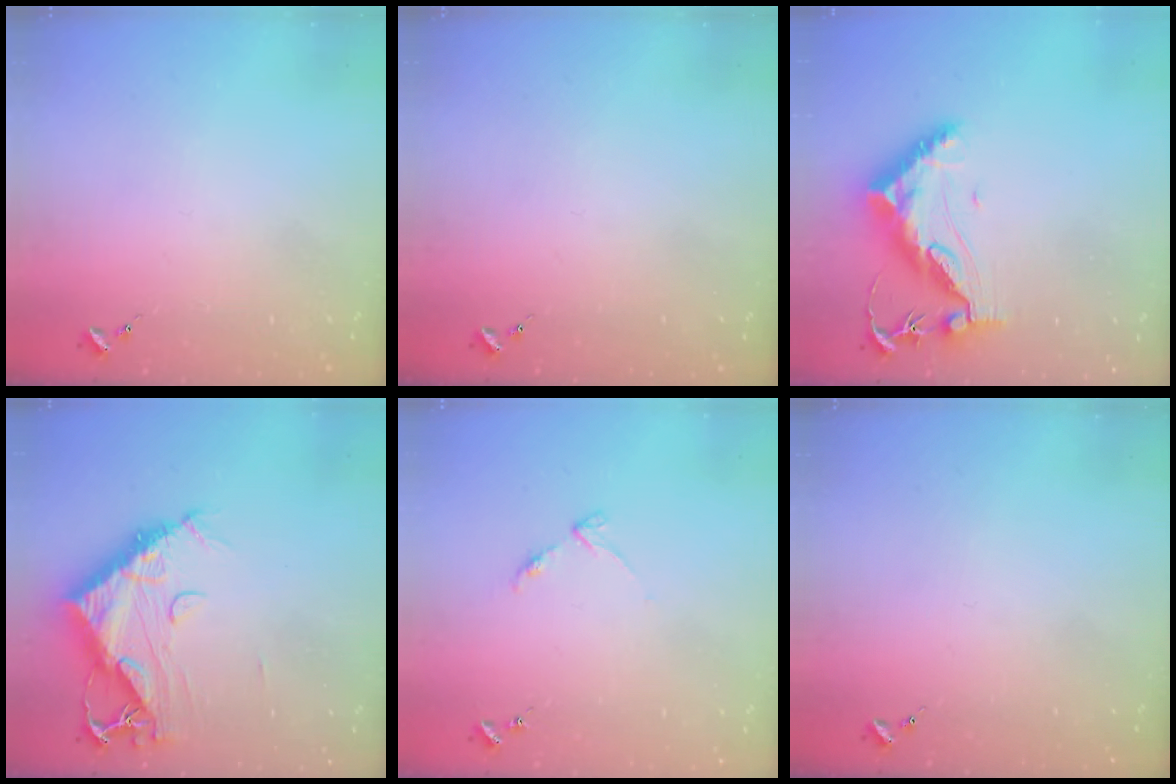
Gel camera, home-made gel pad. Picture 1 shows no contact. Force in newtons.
{"total": 0.0}
{"total": 13.0, "press": 12.9, "slide": 0.7}
{"total": 13.4, "press": 13.3, "slide": 1.5}
{"total": 4.0, "press": 4.0, "slide": 0.6}
{"total": 0.0}